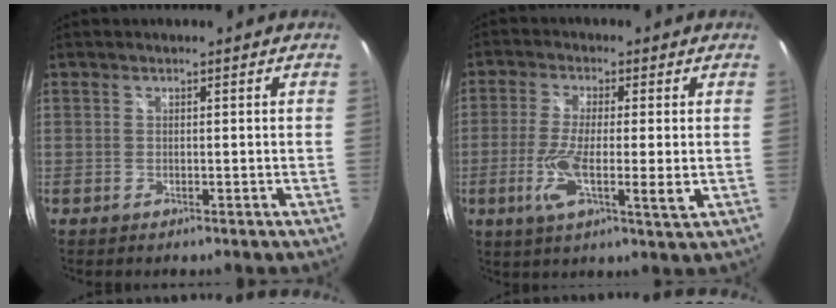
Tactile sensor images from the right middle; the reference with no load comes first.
{"total": 8.8, "force": [-1.4, 1.4, 8.6], "torque": [-0.169, -0.015, -0.033]}